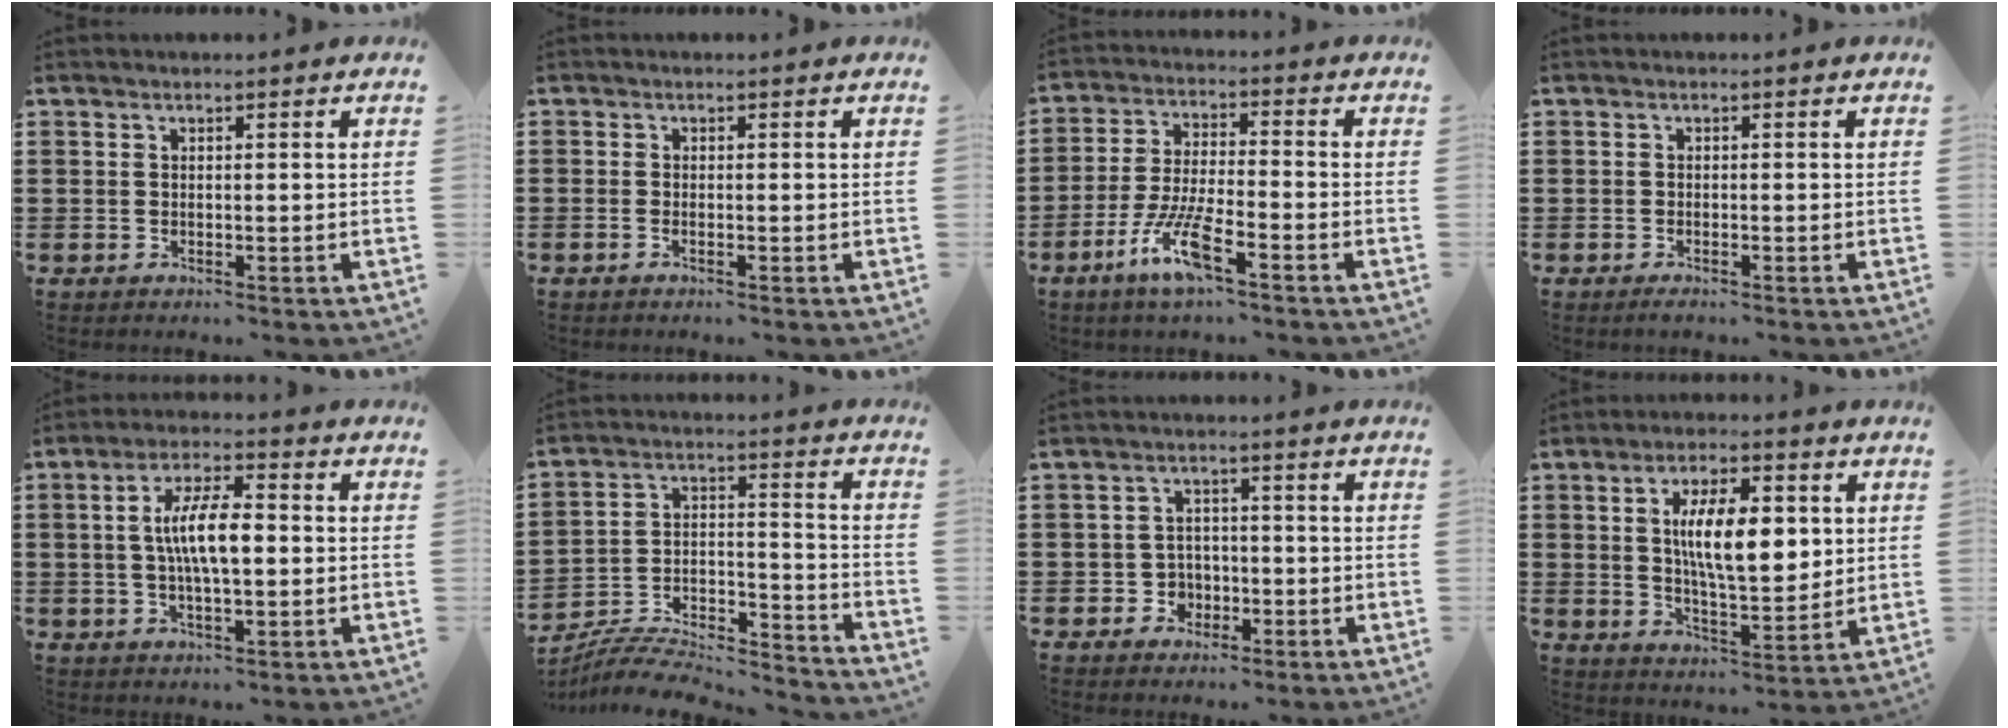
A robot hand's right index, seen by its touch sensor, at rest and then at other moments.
{"total": 0.7, "force": [-0.4, -0.1, 0.5], "torque": [-0.008, -0.004, -0.007]}
{"total": 8.6, "force": [-5.0, 1.3, 6.8], "torque": [-0.162, -0.013, -0.098]}
{"total": 0.7, "force": [-0.6, 0.0, 0.3], "torque": [-0.007, -0.005, -0.011]}
{"total": 8.0, "force": [0.1, 2.3, 7.7], "torque": [-0.154, 0.000, -0.003]}
{"total": 7.5, "force": [-7.2, 1.3, 1.9], "torque": [-0.032, 0.001, -0.144]}
{"total": 3.2, "force": [-1.3, 2.8, 0.9], "torque": [-0.025, 0.005, -0.030]}
{"total": 10.5, "force": [2.1, 4.0, 9.4], "torque": [-0.169, 0.004, 0.034]}